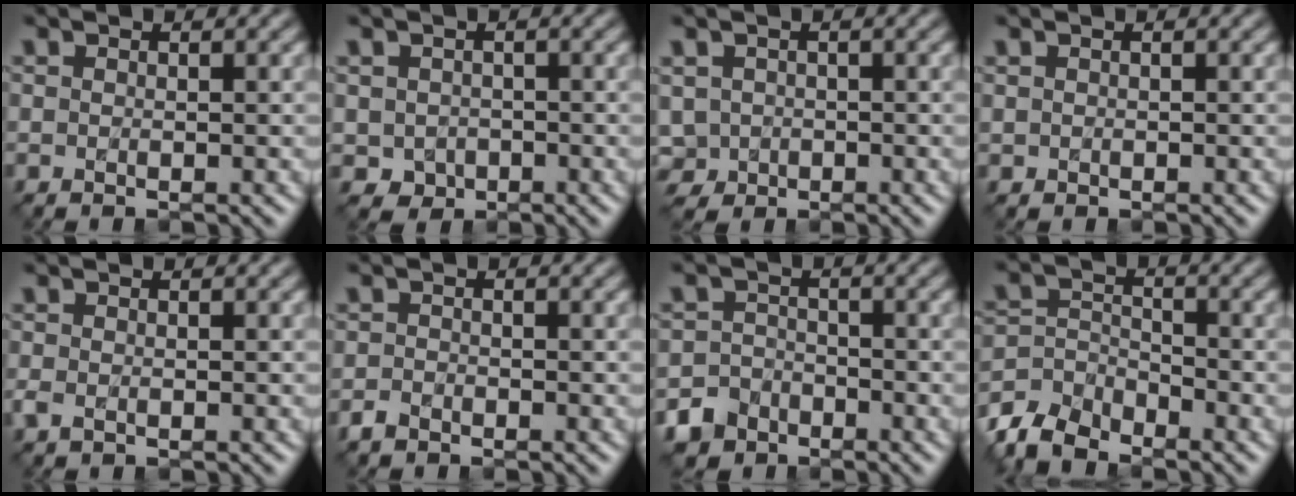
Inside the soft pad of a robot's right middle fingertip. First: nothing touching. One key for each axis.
{"total": 1.2, "fx": -0.3, "fy": 1.2, "fz": -0.1, "tx": 0.003, "ty": 0.003, "tz": -0.006}
{"total": 1.3, "fx": -0.1, "fy": 1.3, "fz": -0.2, "tx": -0.001, "ty": 0.003, "tz": -0.003}
{"total": 0.7, "fx": 0.2, "fy": -0.2, "fz": -0.6, "tx": 0.008, "ty": 0.005, "tz": 0.004}
{"total": 0.0}
{"total": 0.7, "fx": -0.6, "fy": 0.1, "fz": -0.3, "tx": 0.001, "ty": 0.008, "tz": -0.016}
{"total": 4.0, "fx": -3.0, "fy": 2.6, "fz": -0.3, "tx": 0.022, "ty": 0.004, "tz": -0.051}
{"total": 4.8, "fx": -4.2, "fy": 2.0, "fz": 1.1, "tx": -0.032, "ty": 0.003, "tz": -0.094}